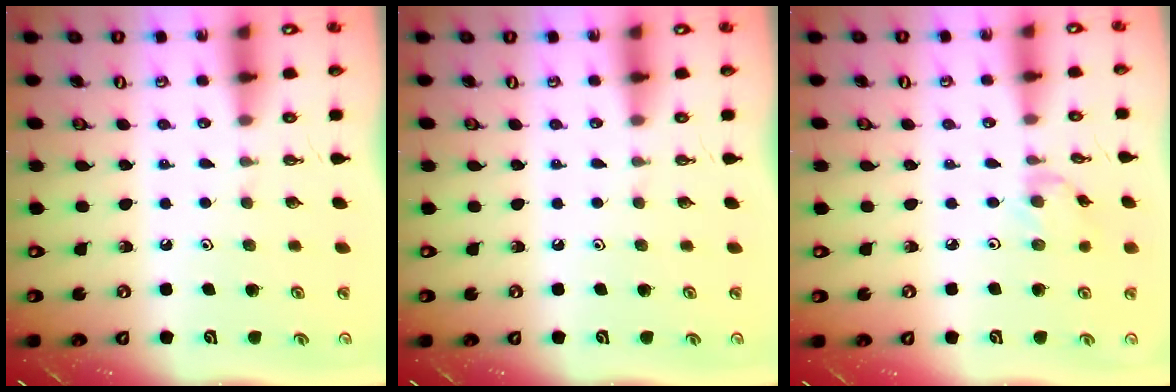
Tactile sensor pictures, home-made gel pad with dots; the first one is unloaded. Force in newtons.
{"total": 0.0}
{"total": 2.0, "press": 2.0, "slide": 0.3}